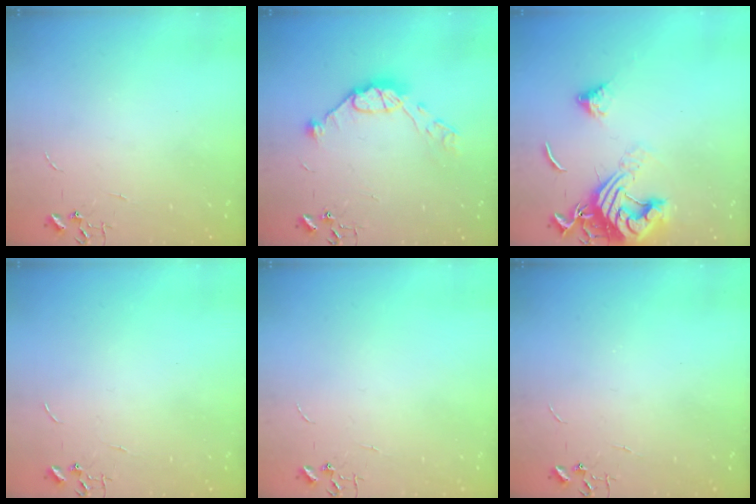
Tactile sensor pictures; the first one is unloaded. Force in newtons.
{"total": 11.7, "press": 11.7, "slide": 1.1}
{"total": 15.1, "press": 15.0, "slide": 1.7}
{"total": 0.0}
{"total": 0.0}
{"total": 0.0}